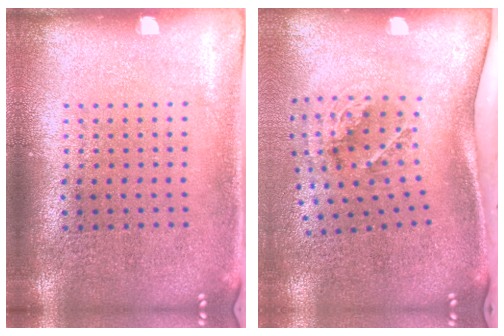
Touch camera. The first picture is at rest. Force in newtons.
{"total": 1.9, "press": 1.2, "slide": 1.5}